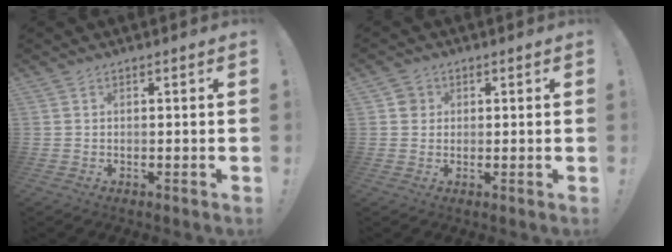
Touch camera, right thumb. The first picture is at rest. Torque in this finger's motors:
{"motor_torque": [-0.11, 0.23, -0.21, 0.15, -0.01]}